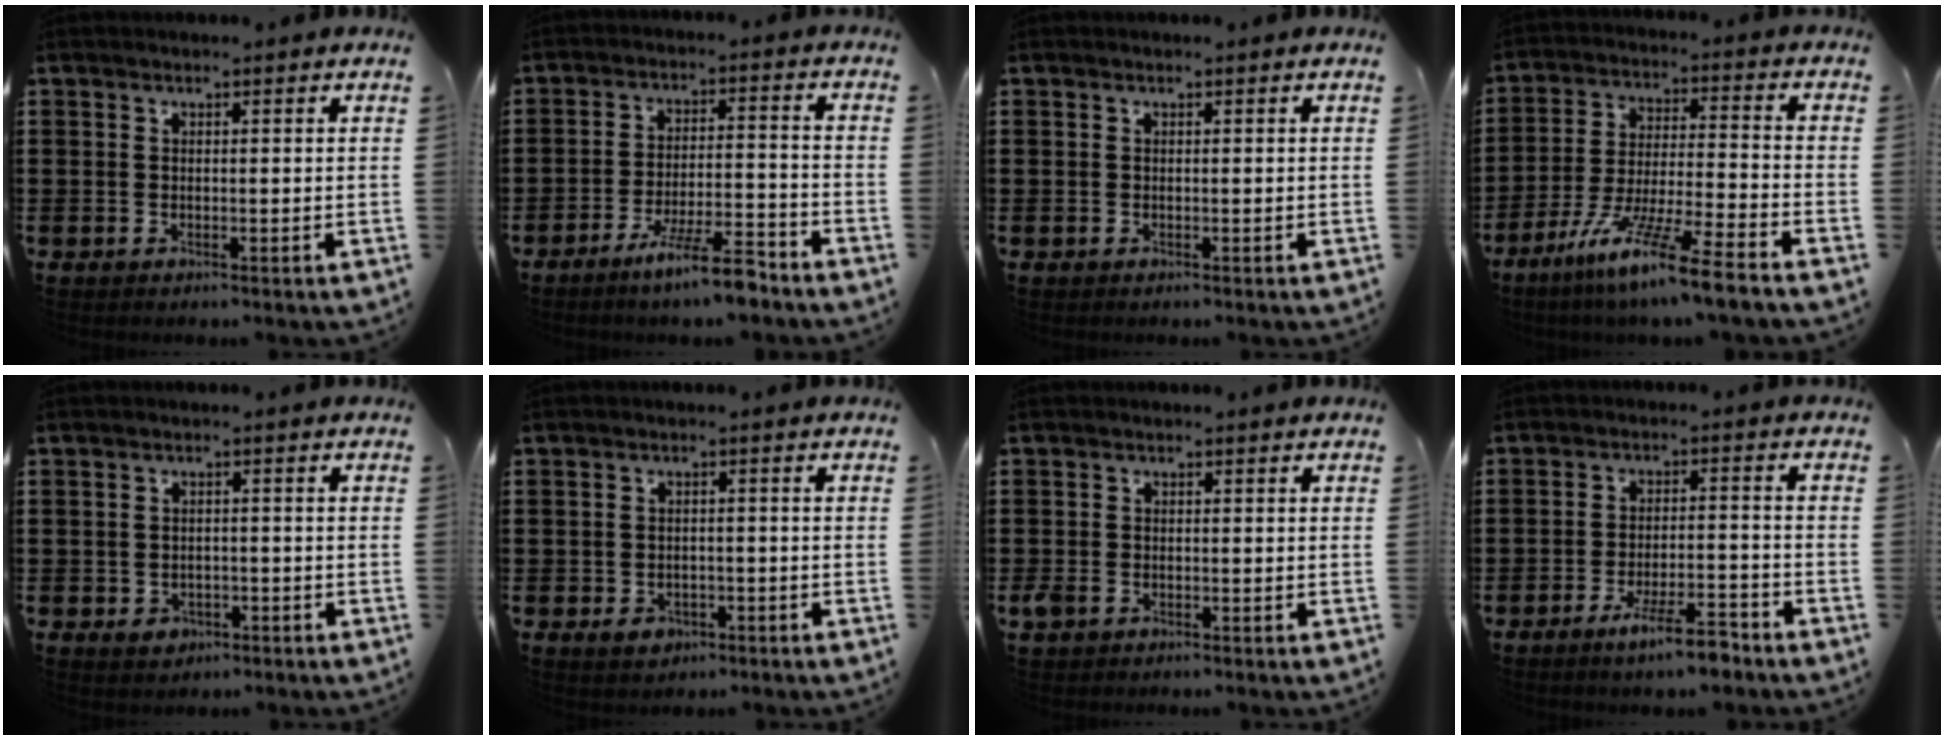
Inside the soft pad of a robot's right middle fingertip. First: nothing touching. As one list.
[{"total": 8.6, "force": [-6.7, 0.5, 5.4], "torque": [-0.102, -0.003, -0.125]}, {"total": 0.0}, {"total": 11.2, "force": [-9.0, -0.7, 6.6], "torque": [-0.129, -0.001, -0.180]}, {"total": 1.7, "force": [-1.0, 1.3, 0.6], "torque": [-0.017, 0.001, -0.023]}, {"total": 2.1, "force": [-1.3, 1.4, 0.8], "torque": [-0.019, 0.002, -0.029]}, {"total": 1.8, "force": [-1.0, 1.2, 0.9], "torque": [-0.033, -0.004, -0.024]}, {"total": 6.8, "force": [-5.2, 0.8, 4.3], "torque": [-0.078, -0.003, -0.094]}]